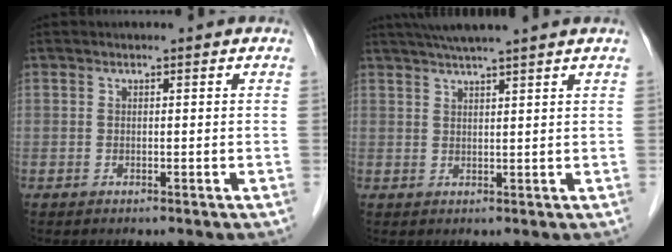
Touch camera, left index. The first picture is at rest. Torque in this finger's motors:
{"motor_torque": [0.49, -0.50, 0.09, 0.11]}